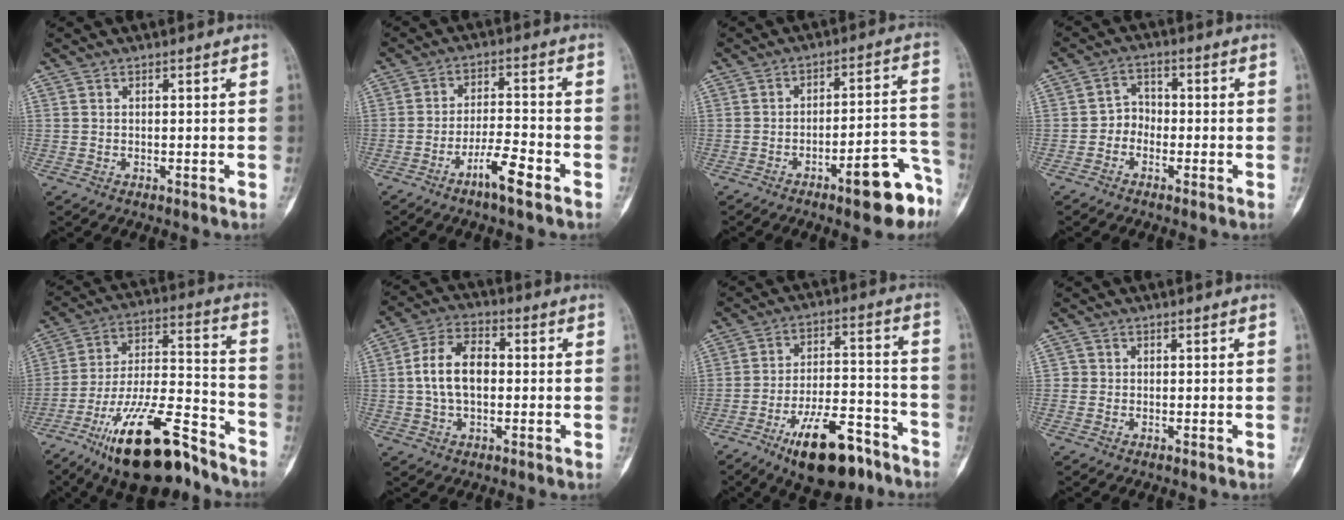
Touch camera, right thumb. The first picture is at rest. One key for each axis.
{"total": 6.7, "fx": -4.2, "fy": 1.0, "fz": 5.1, "tx": -0.096, "ty": 0.028, "tz": -0.076}
{"total": 12.4, "fx": -7.3, "fy": 3.3, "fz": 9.5, "tx": -0.101, "ty": 0.065, "tz": -0.100}
{"total": 3.4, "fx": -1.5, "fy": 2.8, "fz": 1.3, "tx": 0.002, "ty": 0.019, "tz": -0.039}
{"total": 22.4, "fx": -15.1, "fy": 7.1, "fz": 14.9, "tx": -0.255, "ty": 0.083, "tz": -0.258}
{"total": 9.6, "fx": 0.2, "fy": 5.9, "fz": 7.6, "tx": -0.136, "ty": 0.022, "tz": -0.003}
{"total": 16.1, "fx": -10.1, "fy": 6.4, "fz": 10.8, "tx": -0.155, "ty": 0.073, "tz": -0.157}
{"total": 0.8, "fx": -0.3, "fy": 0.7, "fz": 0.1, "tx": 0.001, "ty": 0.002, "tz": -0.010}